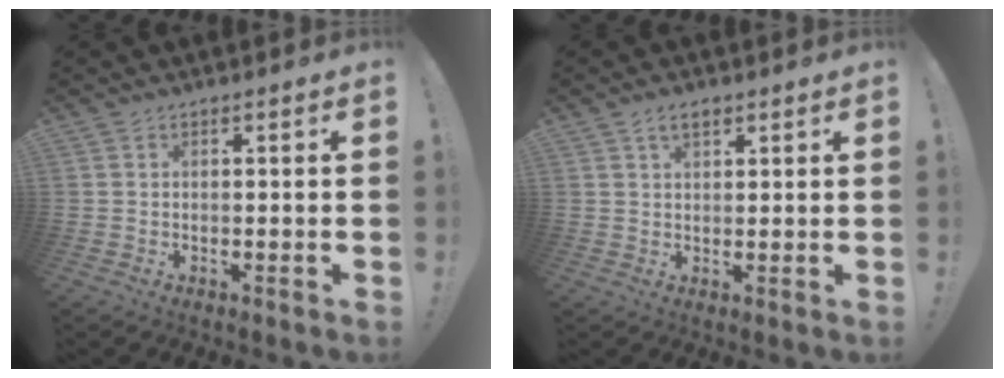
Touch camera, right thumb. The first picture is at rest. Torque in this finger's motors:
{"motor_torque": [-0.37, 0.36, 0.02, 0.12, 0.00]}